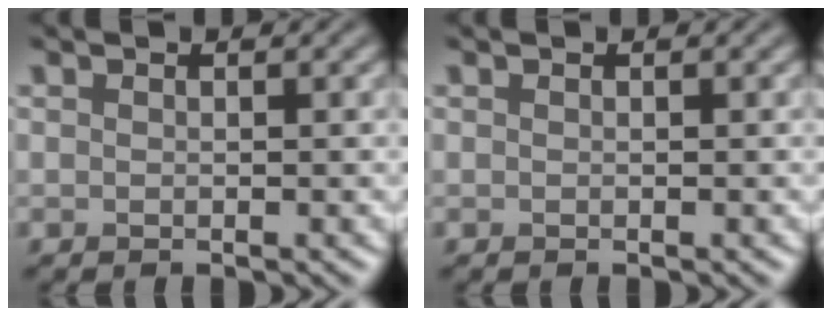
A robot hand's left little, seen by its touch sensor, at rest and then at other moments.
{"total": 0.0}